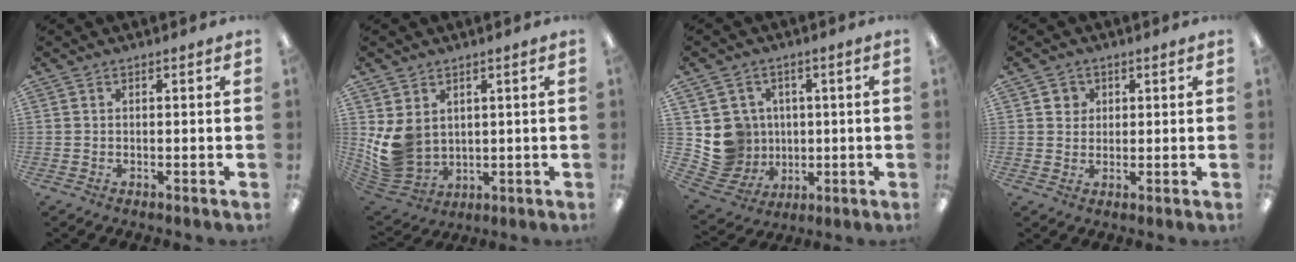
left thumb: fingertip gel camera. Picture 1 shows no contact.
{"total": 9.8, "force": [2.1, 8.2, 5.0], "torque": [-0.134, -0.019, 0.045]}
{"total": 9.6, "force": [1.1, 9.5, 1.3], "torque": [-0.048, -0.007, 0.036]}
{"total": 3.3, "force": [1.4, 3.0, 0.4], "torque": [-0.002, 0.001, 0.020]}